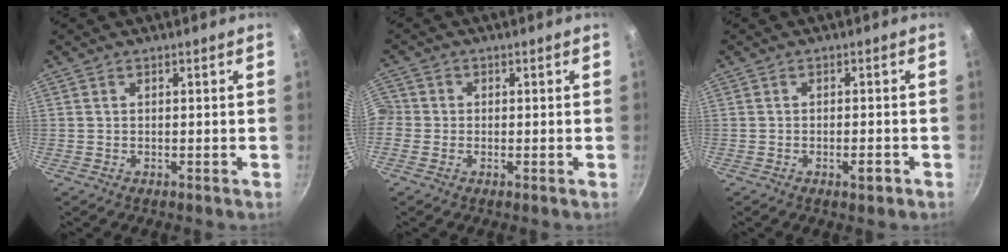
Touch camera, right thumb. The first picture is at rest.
{"total": 4.0, "force": [-0.7, 3.7, 1.1], "torque": [-0.016, 0.011, -0.024]}
{"total": 2.4, "force": [-1.2, 0.9, 1.9], "torque": [-0.025, 0.008, -0.018]}